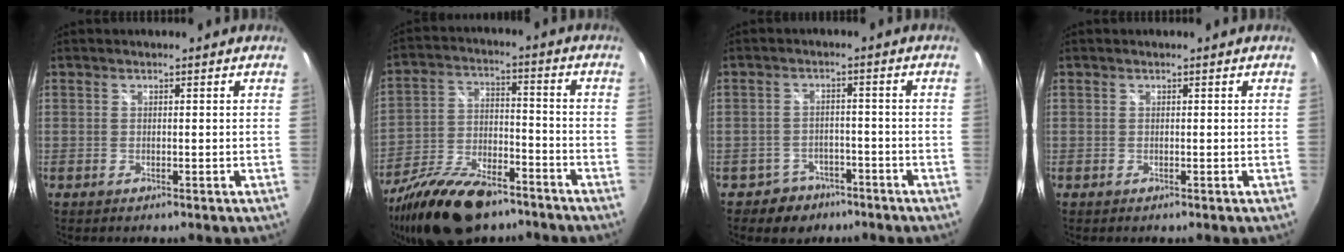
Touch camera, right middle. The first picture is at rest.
{"total": 18.2, "force": [-13.0, 7.5, 10.2], "torque": [-0.205, -0.018, -0.226]}
{"total": 5.5, "force": [-3.7, 4.0, 0.4], "torque": [-0.021, 0.017, -0.051]}
{"total": 0.0}